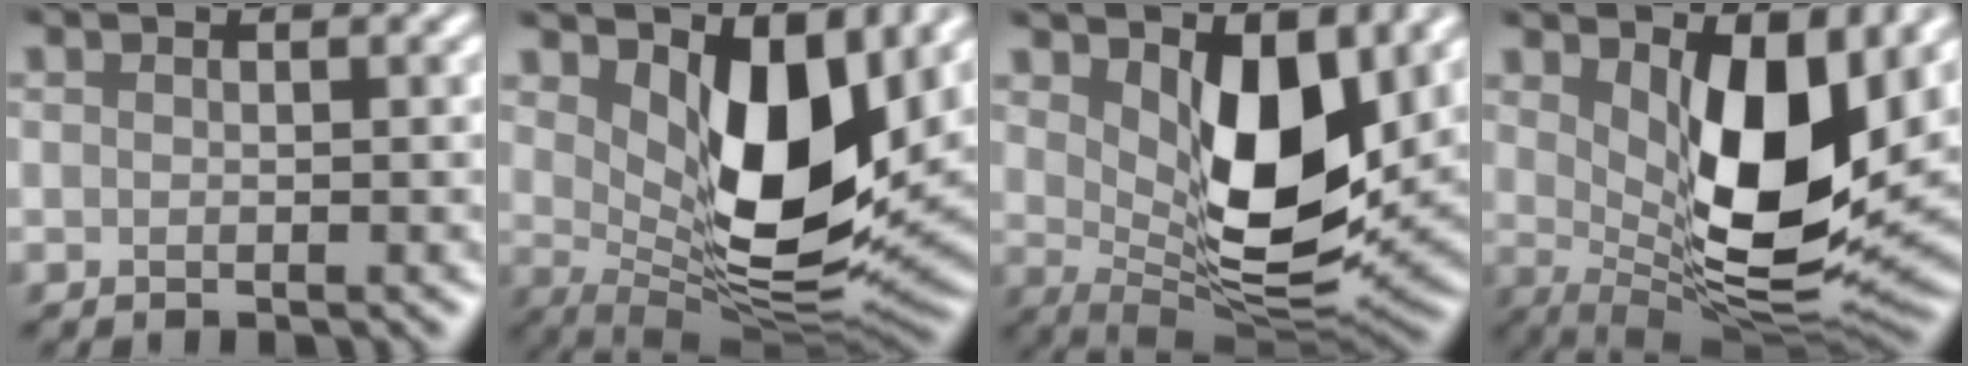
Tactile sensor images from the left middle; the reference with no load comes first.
{"total": 9.9, "force": [3.2, 4.6, 8.2], "torque": [-0.135, -0.026, 0.057]}
{"total": 8.7, "force": [2.8, 4.2, 7.2], "torque": [-0.121, -0.026, 0.050]}
{"total": 10.5, "force": [2.5, 4.5, 9.2], "torque": [-0.146, -0.022, 0.049]}